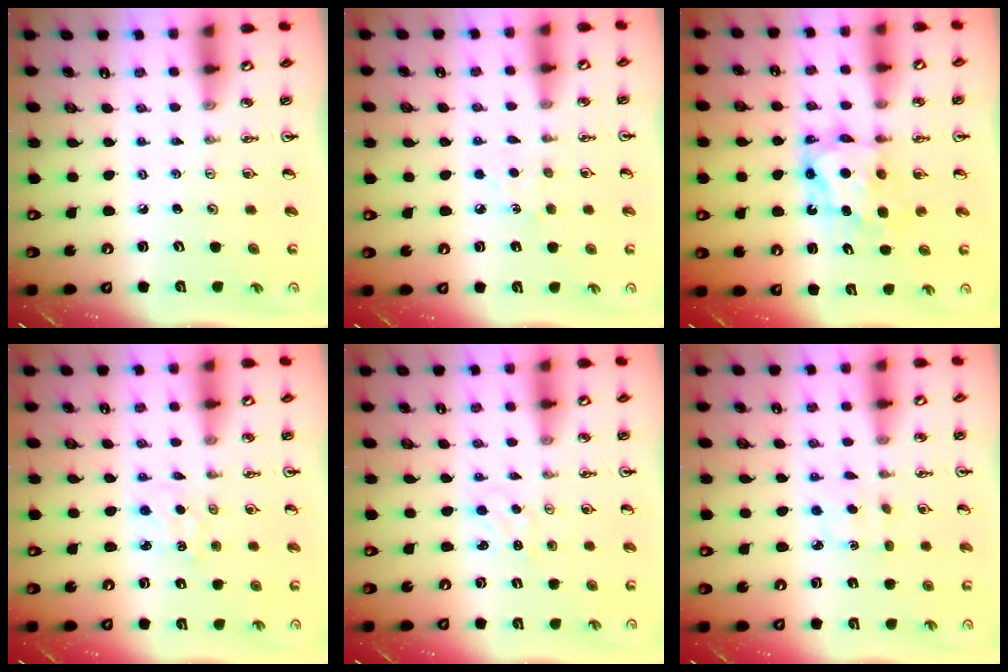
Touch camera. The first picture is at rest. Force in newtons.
{"total": 5.2, "press": 5.2, "slide": 0.6}
{"total": 6.6, "press": 6.6, "slide": 0.6}
{"total": 3.6, "press": 3.5, "slide": 0.5}
{"total": 1.2, "press": 1.1, "slide": 0.2}
{"total": 2.4, "press": 2.4, "slide": 0.5}